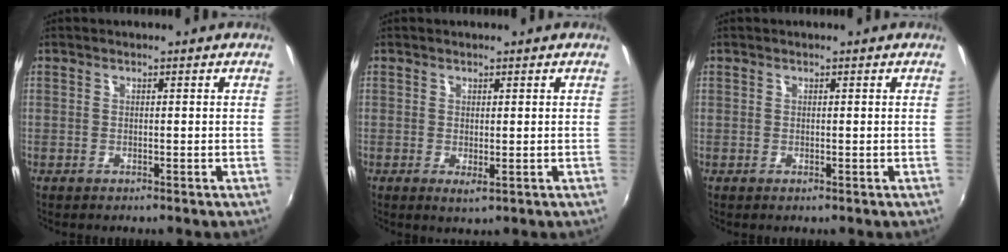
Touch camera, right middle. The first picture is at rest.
{"total": 1.5, "force": [0.2, 0.3, 1.5], "torque": [-0.025, -0.004, 0.004]}
{"total": 0.0}